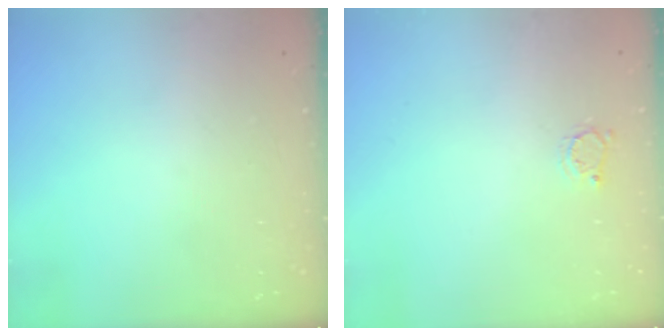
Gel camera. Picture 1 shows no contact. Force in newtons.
{"total": 2.8, "press": 2.7, "slide": 0.4}